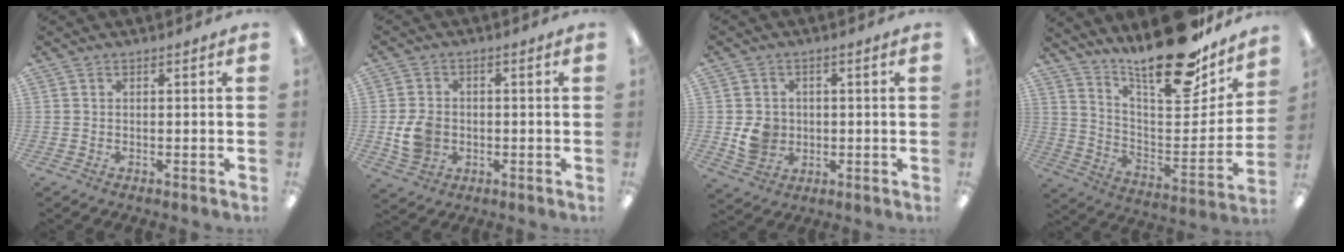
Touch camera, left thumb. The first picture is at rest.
{"total": 6.7, "force": [-1.2, 5.5, 3.6], "torque": [-0.059, 0.006, -0.020]}
{"total": 6.3, "force": [-0.2, 5.8, 2.6], "torque": [-0.035, 0.006, -0.002]}
{"total": 23.8, "force": [18.6, 7.1, 13.0], "torque": [-0.188, -0.130, 0.311]}